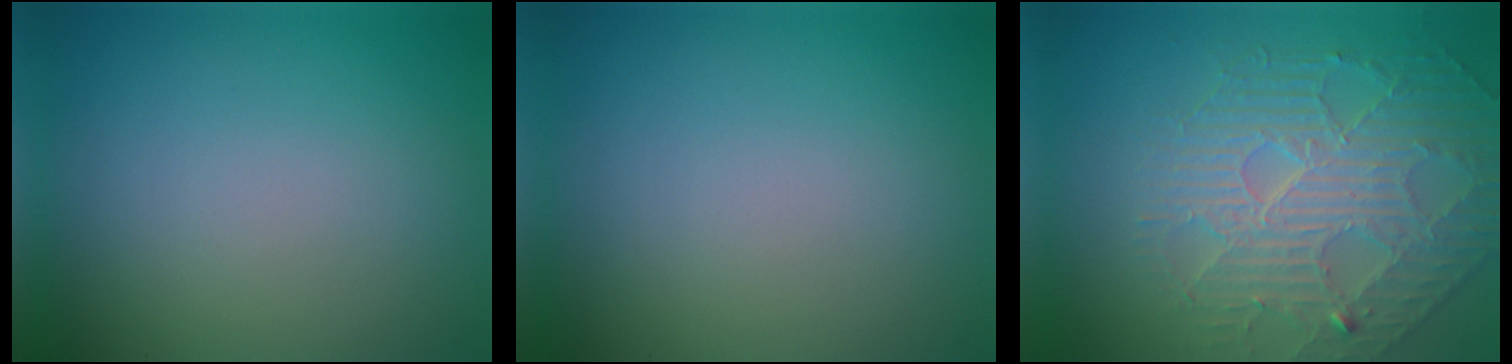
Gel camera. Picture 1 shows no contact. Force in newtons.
{"total": 0.0}
{"total": 4.7, "press": 4.6, "slide": 0.6}